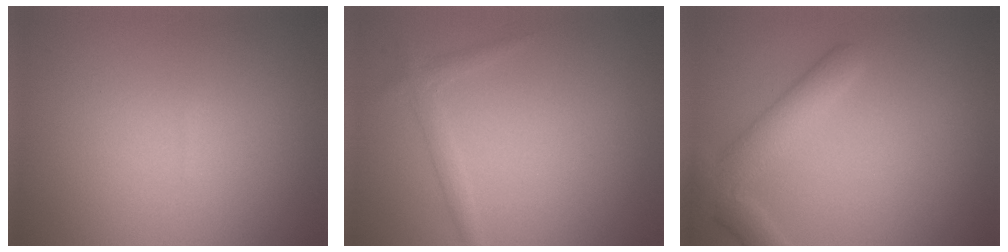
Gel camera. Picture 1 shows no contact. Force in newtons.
{"total": 1.4, "press": 1.4, "slide": 0.0}
{"total": 3.9, "press": 3.9, "slide": 0.3}